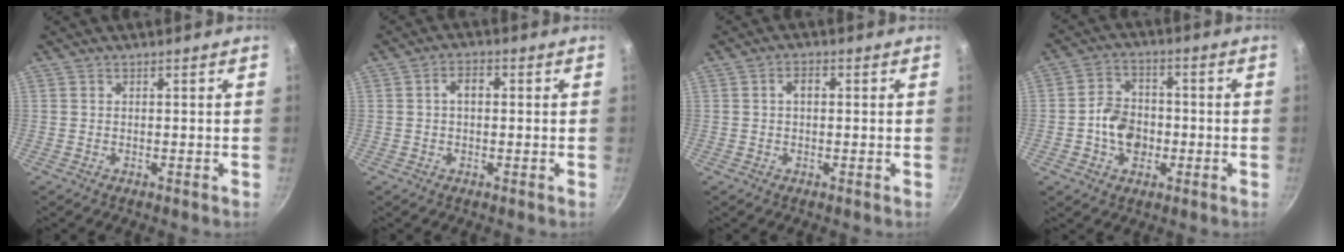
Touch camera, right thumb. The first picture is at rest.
{"total": 3.2, "force": [0.3, 1.9, 2.6], "torque": [-0.039, 0.014, 0.002]}
{"total": 2.4, "force": [0.3, 1.4, 1.9], "torque": [-0.029, 0.011, 0.003]}
{"total": 8.8, "force": [-1.9, 6.8, 5.3], "torque": [-0.061, 0.025, -0.038]}